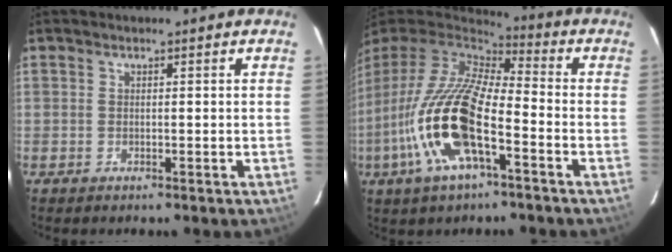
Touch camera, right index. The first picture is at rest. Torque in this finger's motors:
{"motor_torque": [2.14, 0.00, 1.05, 0.21]}